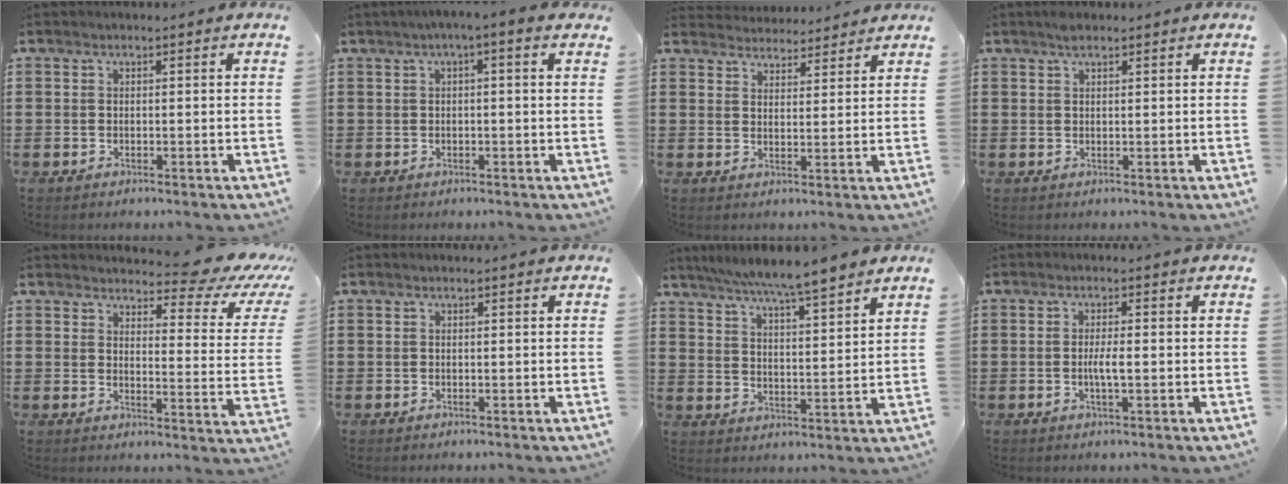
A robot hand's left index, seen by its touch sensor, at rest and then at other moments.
{"total": 1.6, "force": [-0.1, 0.0, 1.6], "torque": [-0.027, -0.001, -0.002]}
{"total": 3.6, "force": [3.5, 0.5, -0.2], "torque": [-0.010, -0.012, 0.065]}
{"total": 1.7, "force": [1.2, 0.5, 1.0], "torque": [-0.023, 0.002, 0.022]}
{"total": 6.3, "force": [5.5, 1.1, 2.8], "torque": [-0.050, -0.042, 0.090]}
{"total": 0.0}
{"total": 6.2, "force": [5.7, -0.8, 2.3], "torque": [-0.066, -0.032, 0.098]}
{"total": 2.6, "force": [-0.4, 0.4, 2.6], "torque": [-0.054, -0.004, -0.010]}